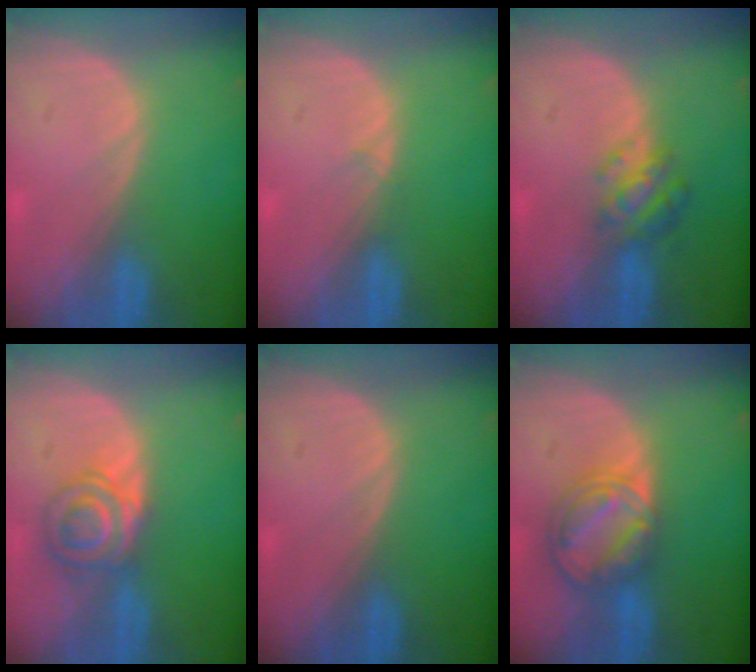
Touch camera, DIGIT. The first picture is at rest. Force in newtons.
{"total": 0.6, "press": 0.6, "slide": 0.1}
{"total": 4.8, "press": 4.5, "slide": 1.7}
{"total": 6.4, "press": 5.6, "slide": 3.0}
{"total": 0.0}
{"total": 8.5, "press": 7.2, "slide": 4.6}